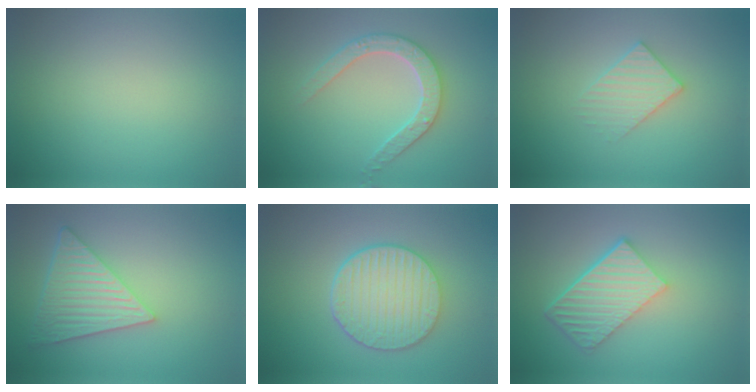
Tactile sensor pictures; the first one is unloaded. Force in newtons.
{"total": 3.0, "press": 2.9, "slide": 0.6}
{"total": 2.3, "press": 2.2, "slide": 0.3}
{"total": 5.9, "press": 4.4, "slide": 3.9}
{"total": 6.0, "press": 4.5, "slide": 4.0}
{"total": 5.8, "press": 4.0, "slide": 4.2}